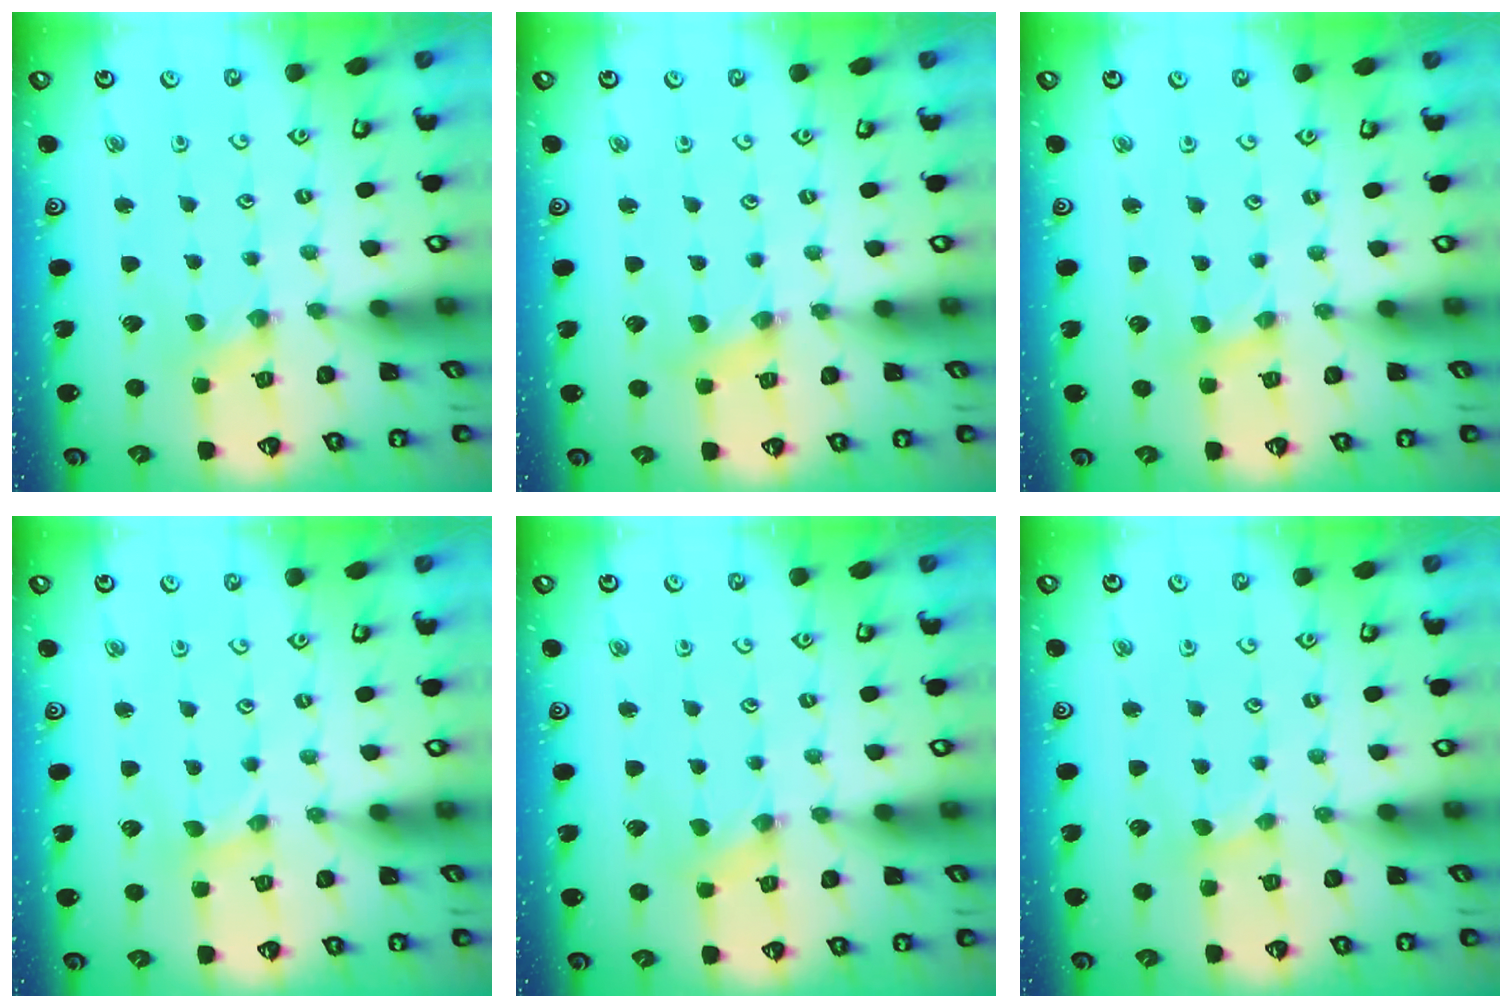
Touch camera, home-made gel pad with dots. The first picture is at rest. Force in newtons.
{"total": 1.7, "press": 1.7, "slide": 0.2}
{"total": 0.6, "press": 0.6, "slide": 0.1}
{"total": 0.0}
{"total": 0.0}
{"total": 1.0, "press": 1.0, "slide": 0.2}